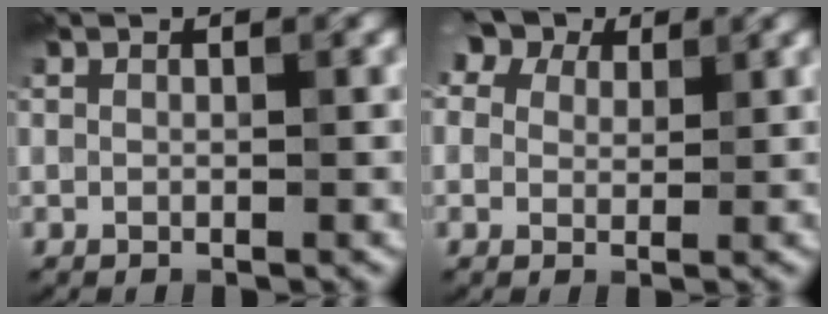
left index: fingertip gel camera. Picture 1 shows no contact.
{"total": 8.1, "force": [5.1, 5.0, 3.9], "torque": [-0.072, 0.030, 0.057]}